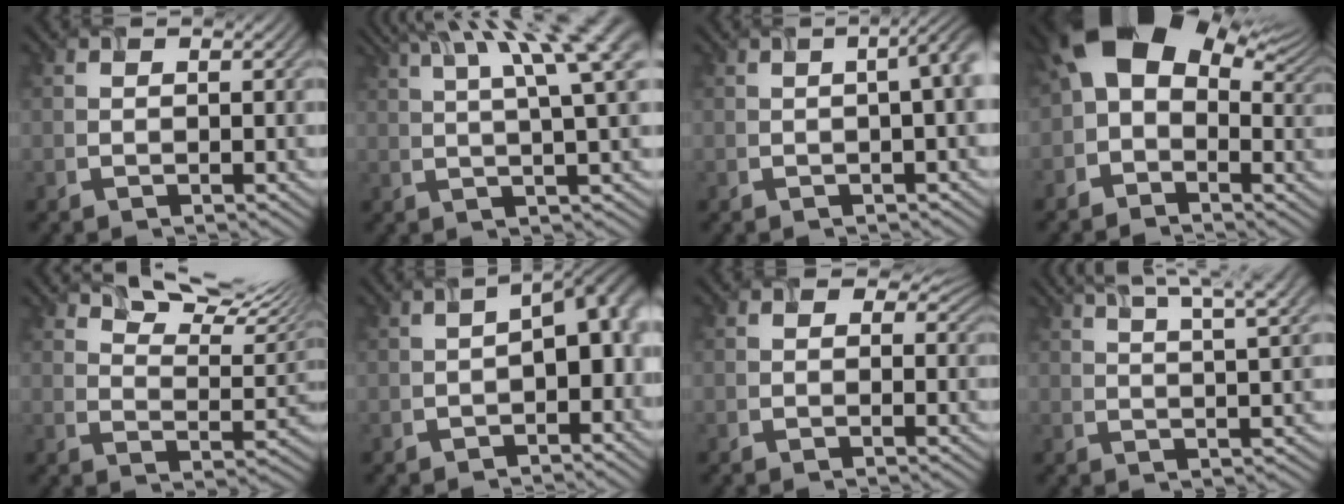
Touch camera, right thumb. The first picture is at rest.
{"total": 14.9, "force": [7.6, 3.4, 12.3], "torque": [-0.183, 0.033, 0.108]}
{"total": 4.3, "force": [0.5, 1.4, 4.1], "torque": [-0.044, 0.018, 0.002]}
{"total": 12.6, "force": [3.5, 8.0, 9.1], "torque": [-0.168, 0.010, 0.054]}
{"total": 9.9, "force": [7.8, 2.5, 5.4], "torque": [-0.099, -0.001, 0.121]}
{"total": 6.4, "force": [-1.1, 3.5, 5.2], "torque": [-0.067, 0.001, -0.016]}
{"total": 2.6, "force": [1.2, 1.9, 1.3], "torque": [-0.026, -0.010, 0.003]}
{"total": 8.6, "force": [5.9, 1.7, 6.0], "torque": [-0.091, 0.013, 0.071]}